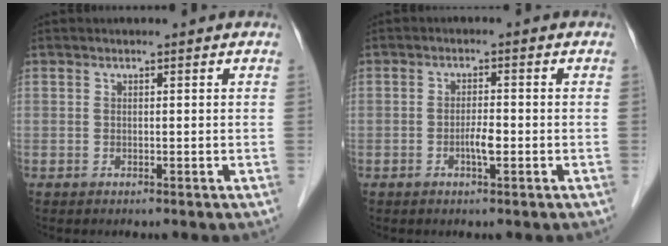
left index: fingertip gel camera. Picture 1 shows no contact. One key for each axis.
{"total": 2.4, "fx": -0.9, "fy": 0.4, "fz": 2.2, "tx": -0.040, "ty": 0.002, "tz": -0.015}